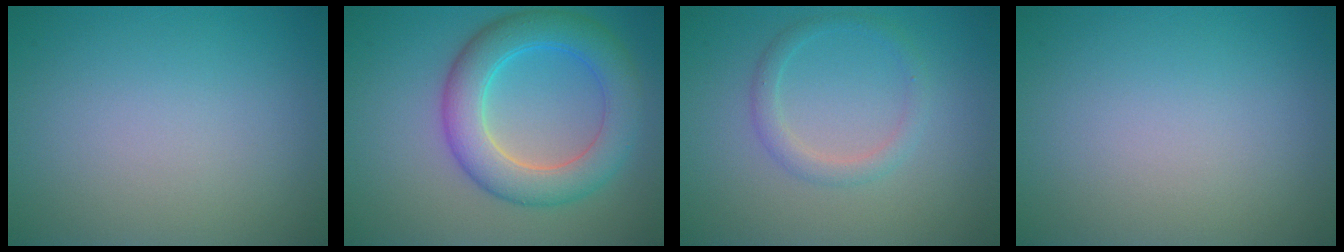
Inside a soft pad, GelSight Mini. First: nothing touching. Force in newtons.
{"total": 6.4, "press": 6.4, "slide": 0.1}
{"total": 1.9, "press": 1.8, "slide": 0.1}
{"total": 0.0}